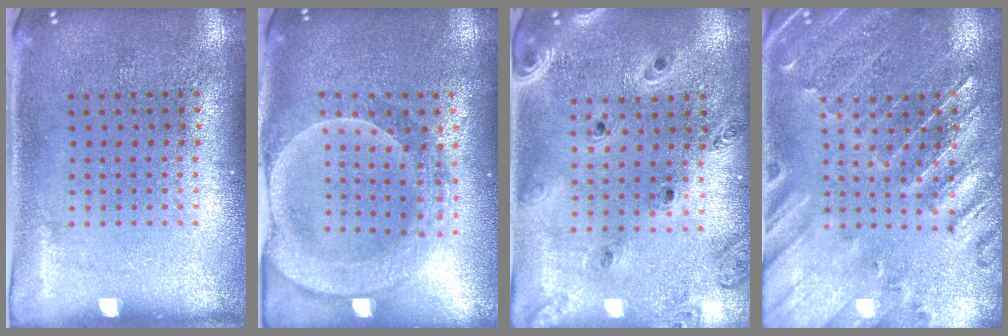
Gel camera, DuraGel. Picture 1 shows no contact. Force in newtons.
{"total": 2.2, "press": 2.1, "slide": 0.8}
{"total": 1.3, "press": 1.3, "slide": 0.1}
{"total": 0.8, "press": 0.7, "slide": 0.3}